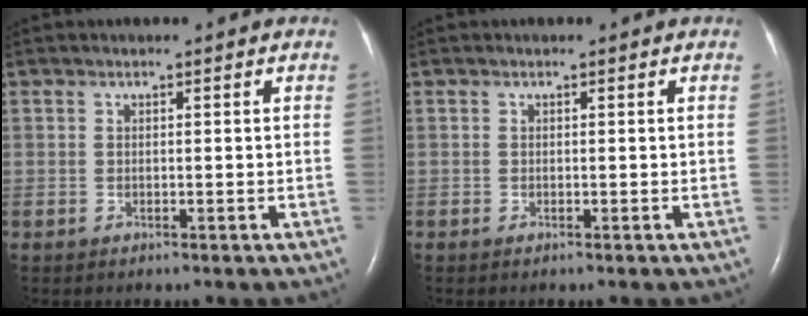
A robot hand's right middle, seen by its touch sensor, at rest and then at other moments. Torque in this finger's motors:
{"motor_torque": [0.00, 0.00, 0.00, 0.01]}